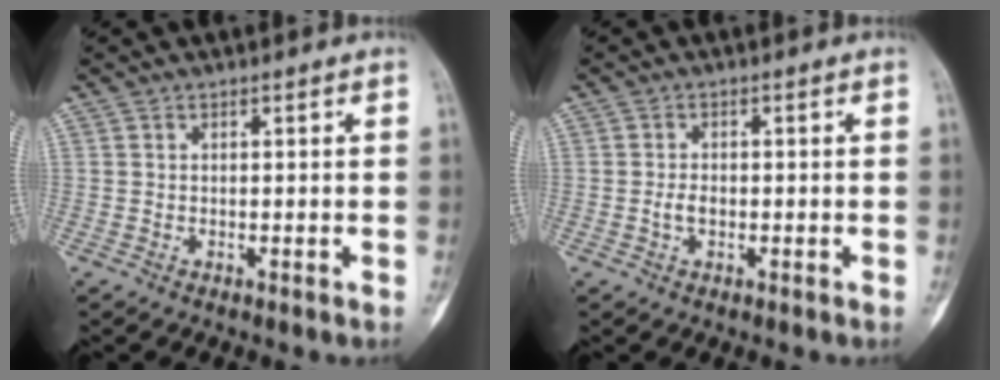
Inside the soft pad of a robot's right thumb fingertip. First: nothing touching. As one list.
[{"total": 2.0, "force": [-0.4, 1.3, 1.5], "torque": [-0.030, 0.005, -0.009]}]